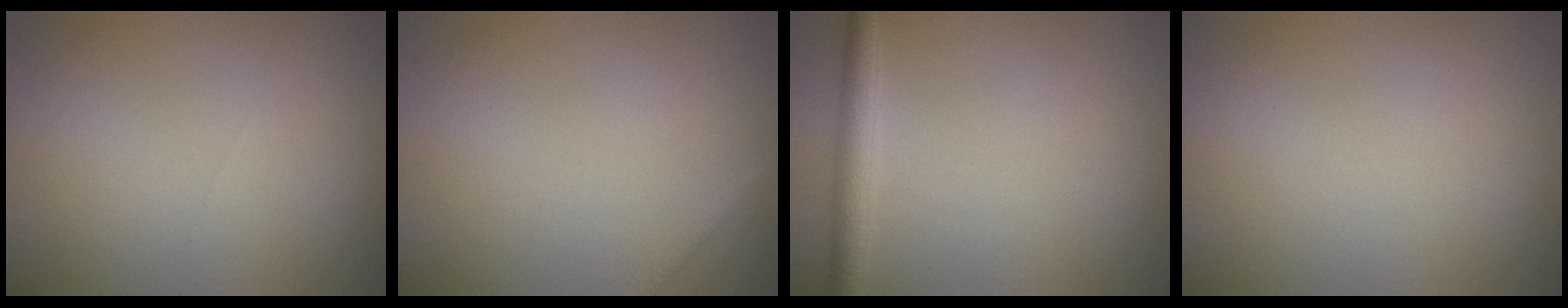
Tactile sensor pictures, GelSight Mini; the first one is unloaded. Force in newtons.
{"total": 1.3, "press": 1.3, "slide": 0.0}
{"total": 2.4, "press": 2.4, "slide": 0.0}
{"total": 0.0}